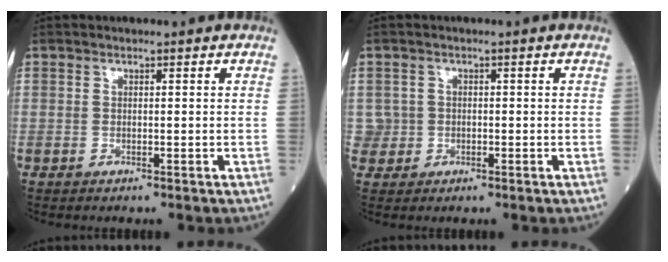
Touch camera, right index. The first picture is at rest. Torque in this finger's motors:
{"motor_torque": [-0.15, -0.14, -0.04, -0.03]}